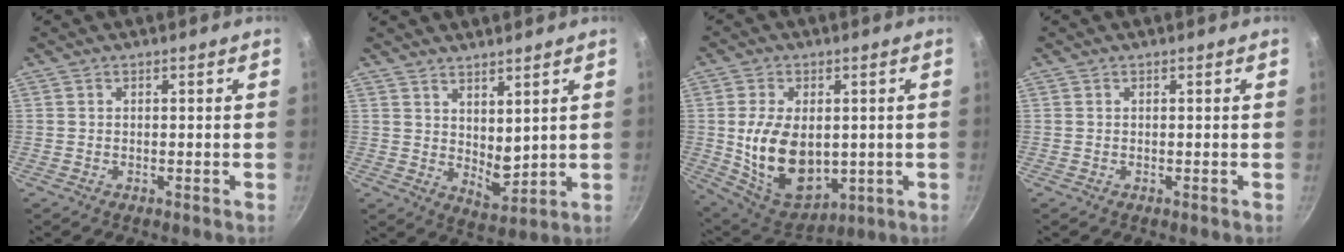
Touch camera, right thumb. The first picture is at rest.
{"total": 6.2, "force": [3.5, 2.5, 4.4], "torque": [-0.059, -0.036, 0.064]}
{"total": 15.8, "force": [0.2, 10.3, 11.9], "torque": [-0.183, -0.020, 0.028]}
{"total": 0.0}